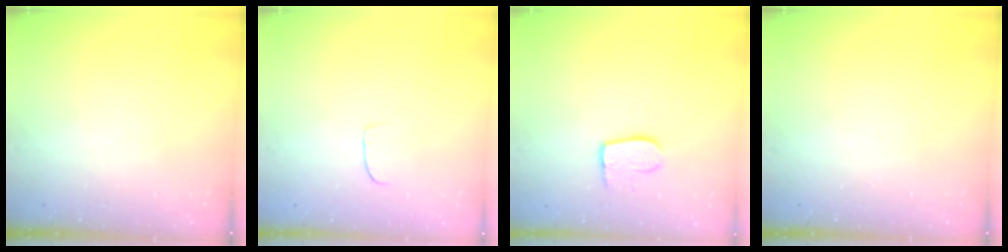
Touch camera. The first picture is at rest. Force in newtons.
{"total": 3.7, "press": 3.7, "slide": 0.3}
{"total": 8.7, "press": 8.6, "slide": 0.7}
{"total": 0.0}